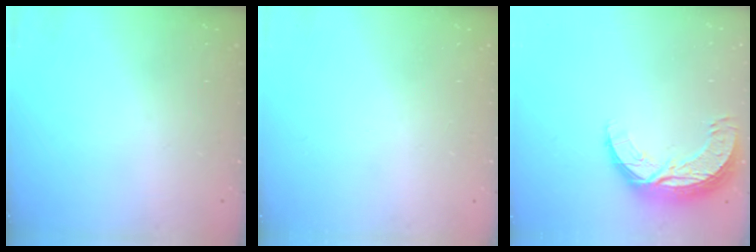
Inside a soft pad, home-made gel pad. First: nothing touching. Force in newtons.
{"total": 0.0}
{"total": 10.7, "press": 10.7, "slide": 0.7}